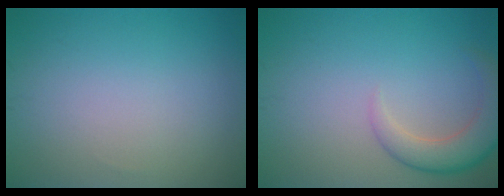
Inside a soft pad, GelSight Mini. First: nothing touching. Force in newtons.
{"total": 4.1, "press": 4.1, "slide": 0.3}